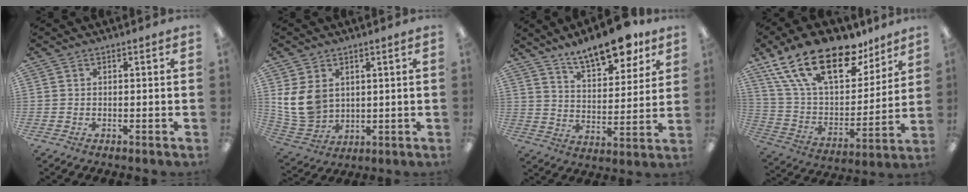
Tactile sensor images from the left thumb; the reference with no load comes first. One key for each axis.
{"total": 10.8, "fx": 2.7, "fy": 8.6, "fz": 6.1, "tx": -0.146, "ty": -0.007, "tz": 0.053}
{"total": 14.3, "fx": 11.5, "fy": 5.0, "fz": 7.0, "tx": -0.104, "ty": -0.065, "tz": 0.198}
{"total": 23.9, "fx": 15.6, "fy": 11.2, "fz": 14.2, "tx": -0.261, "ty": -0.092, "tz": 0.275}